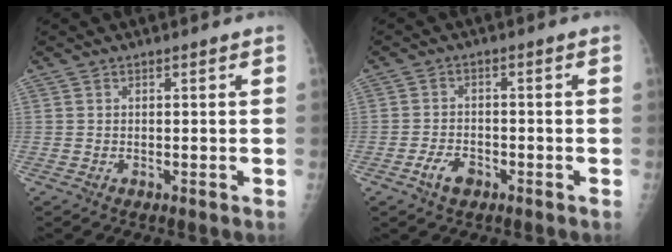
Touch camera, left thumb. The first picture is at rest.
{"total": 4.1, "force": [-2.2, 2.5, 2.4], "torque": [-0.039, 0.013, -0.039]}